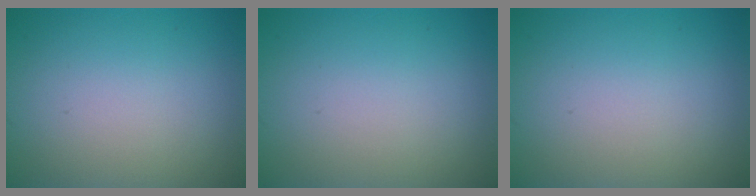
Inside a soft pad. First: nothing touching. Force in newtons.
{"total": 0.0}
{"total": 0.0}